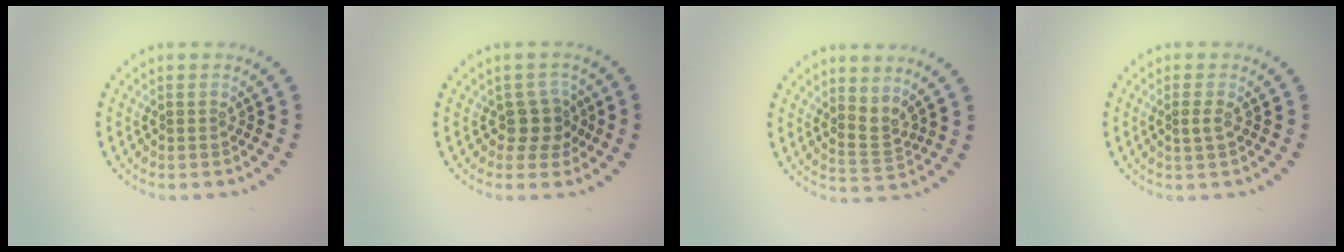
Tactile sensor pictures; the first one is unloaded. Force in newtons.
{"total": 2.3, "press": 1.8, "slide": 1.3}
{"total": 2.2, "press": 1.6, "slide": 1.6}
{"total": 1.1, "press": 1.0, "slide": 0.5}